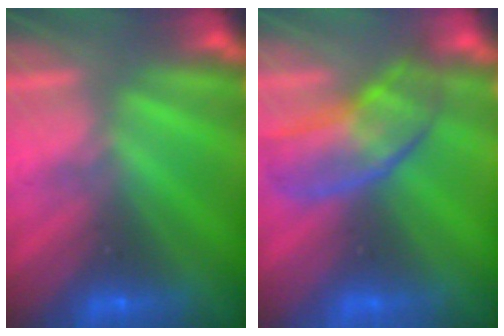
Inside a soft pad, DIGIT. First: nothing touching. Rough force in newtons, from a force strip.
{"total": 2.8}